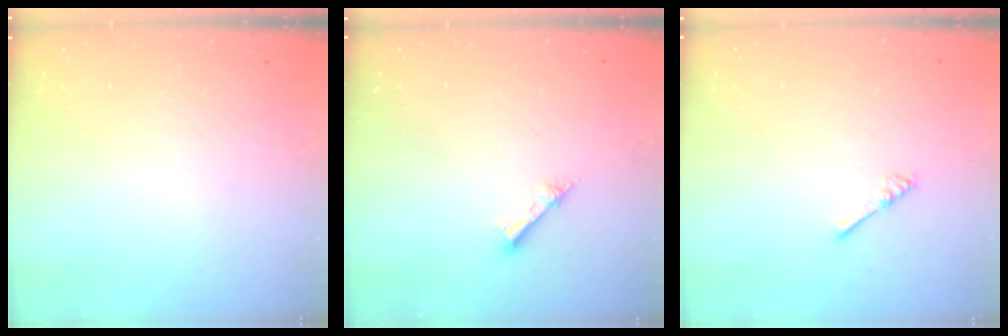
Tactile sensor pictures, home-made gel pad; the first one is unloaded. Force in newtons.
{"total": 1.6, "press": 1.6, "slide": 0.2}
{"total": 1.8, "press": 1.7, "slide": 0.4}